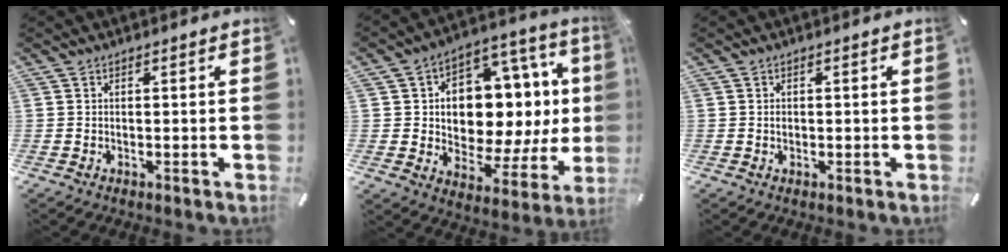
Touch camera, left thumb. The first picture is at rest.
{"total": 13.9, "force": [2.4, 9.8, 9.6], "torque": [-0.125, -0.039, 0.037]}
{"total": 0.8, "force": [0.0, 0.7, 0.5], "torque": [-0.010, 0.002, -0.002]}